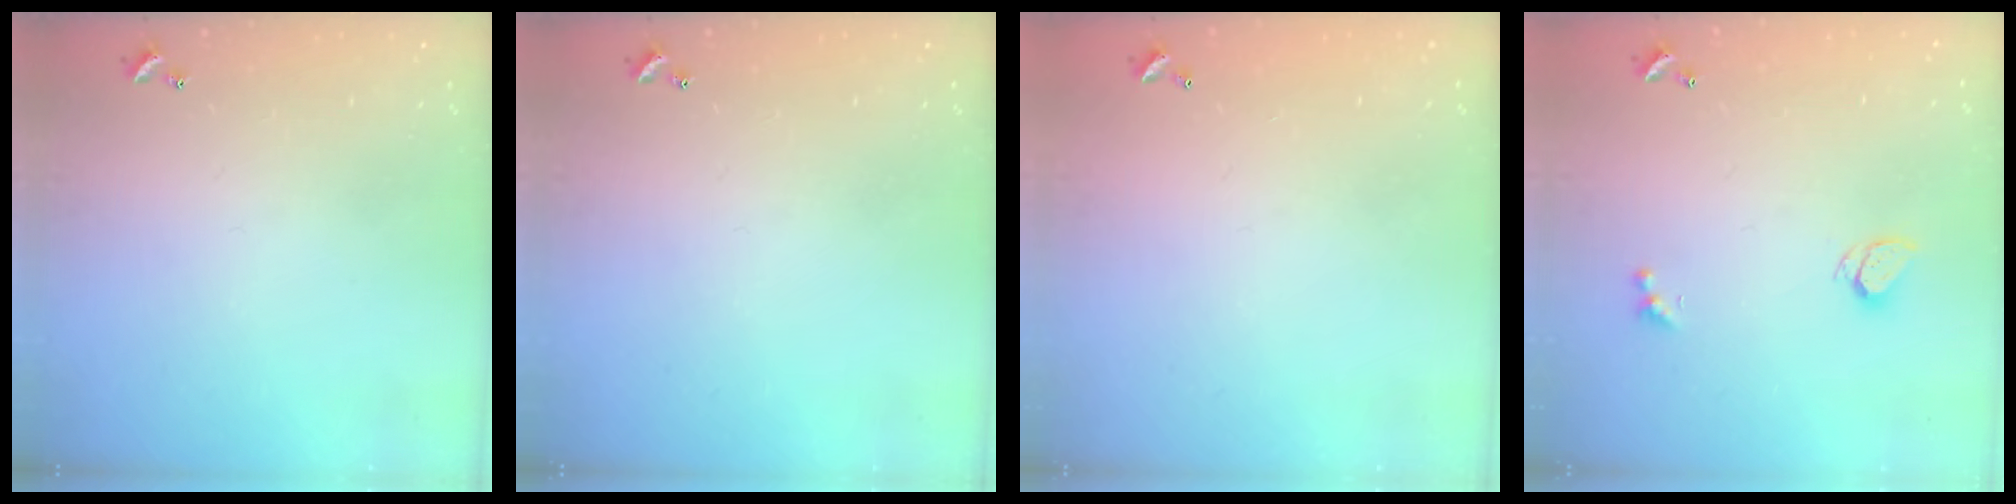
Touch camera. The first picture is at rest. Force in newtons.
{"total": 0.0}
{"total": 2.8, "press": 2.8, "slide": 0.1}
{"total": 0.9, "press": 0.8, "slide": 0.3}